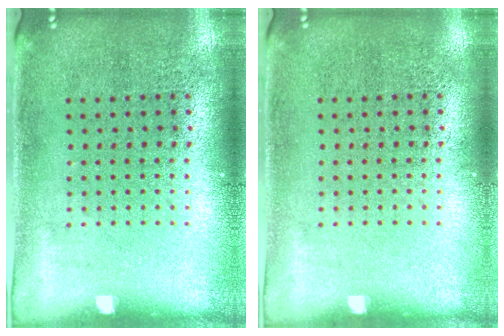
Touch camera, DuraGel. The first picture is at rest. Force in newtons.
{"total": 0.0}